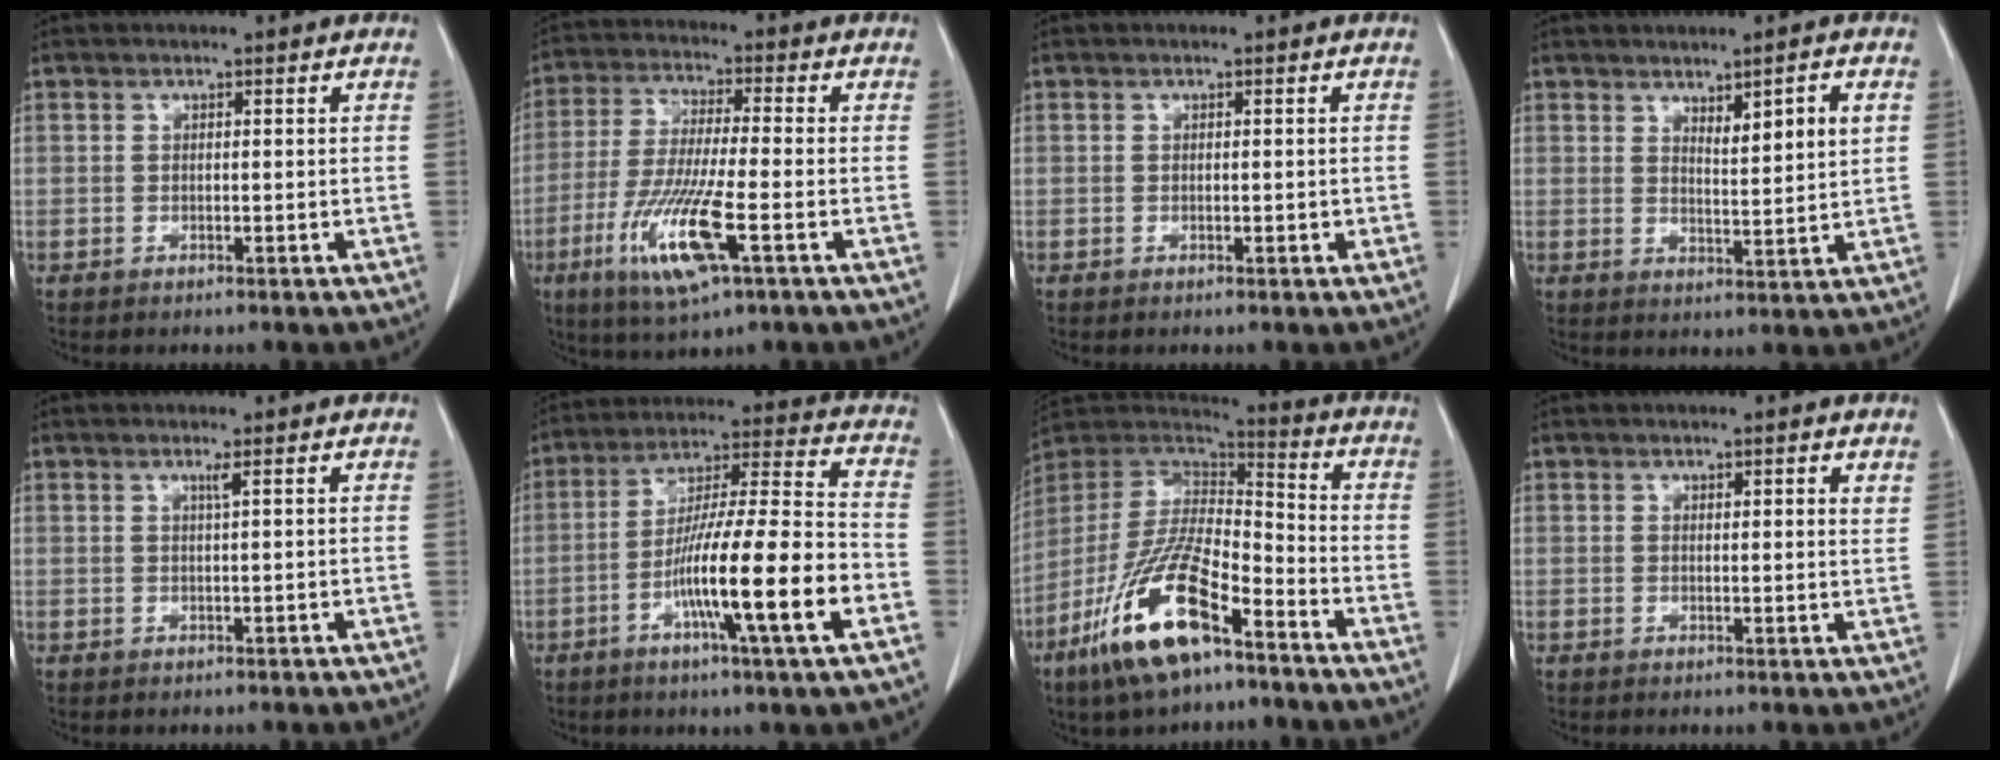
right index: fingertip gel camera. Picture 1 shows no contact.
{"total": 12.6, "force": [-4.9, 1.1, 11.6], "torque": [-0.241, -0.024, -0.087]}
{"total": 0.6, "force": [-0.1, 0.3, 0.5], "torque": [-0.010, 0.000, 0.001]}
{"total": 5.2, "force": [2.3, 0.2, 4.7], "torque": [-0.076, -0.006, 0.042]}
{"total": 1.0, "force": [0.5, -0.4, 0.8], "torque": [-0.023, -0.006, 0.013]}
{"total": 17.4, "force": [-6.2, 0.0, 16.3], "torque": [-0.283, -0.006, -0.105]}
{"total": 17.8, "force": [-10.1, 4.6, 13.9], "torque": [-0.292, -0.018, -0.186]}
{"total": 1.3, "force": [0.7, 0.1, 1.1], "torque": [-0.020, 0.001, 0.009]}